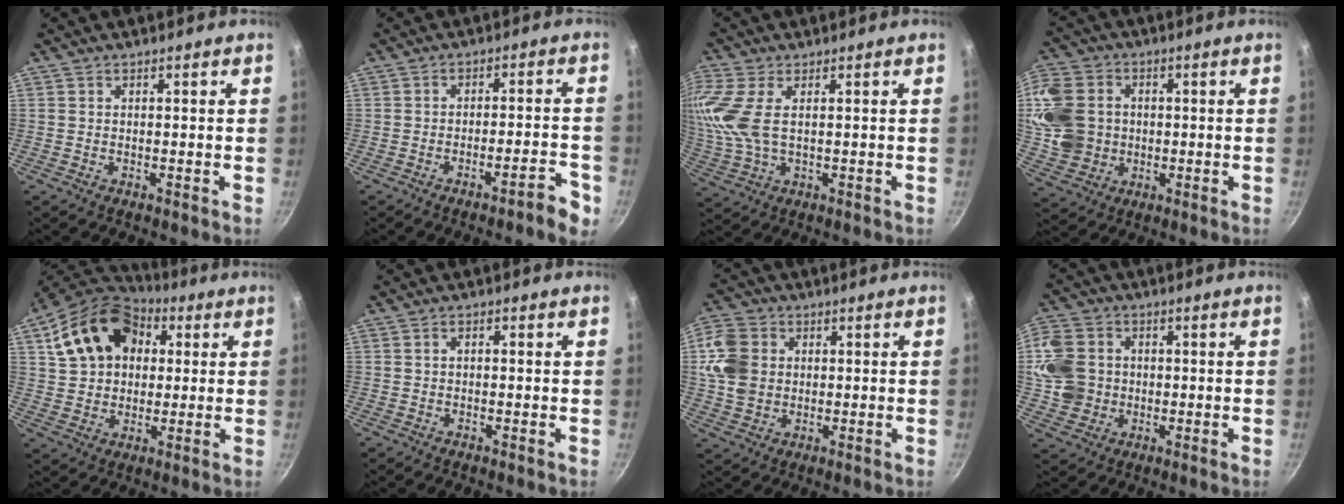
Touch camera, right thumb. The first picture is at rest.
{"total": 5.9, "force": [-3.6, 0.9, 4.6], "torque": [-0.059, 0.032, -0.044]}
{"total": 9.6, "force": [1.9, 4.9, 8.1], "torque": [-0.181, 0.002, 0.040]}
{"total": 16.2, "force": [1.2, 13.6, 8.6], "torque": [-0.177, 0.010, 0.027]}
{"total": 18.5, "force": [5.7, 13.5, 11.2], "torque": [-0.182, 0.021, 0.093]}
{"total": 1.2, "force": [0.1, 0.8, 1.0], "torque": [-0.019, 0.008, 0.001]}
{"total": 9.7, "force": [1.3, 7.9, 5.4], "torque": [-0.087, 0.002, 0.016]}
{"total": 12.1, "force": [0.6, 10.7, 5.6], "torque": [-0.101, 0.009, 0.007]}